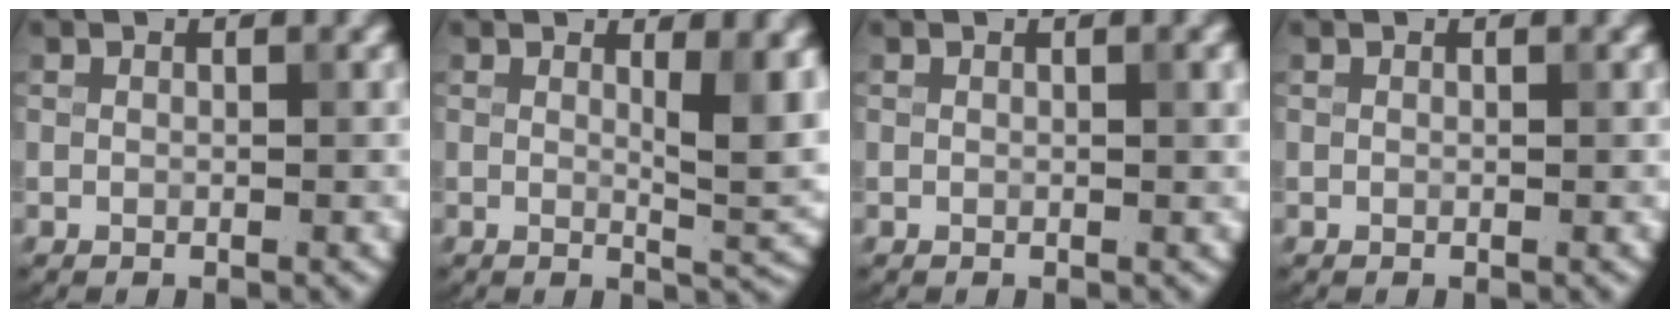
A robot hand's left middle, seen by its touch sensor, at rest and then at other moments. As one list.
[{"total": 5.0, "force": [1.3, 1.4, 4.6], "torque": [-0.060, -0.011, 0.025]}, {"total": 1.1, "force": [0.3, 0.3, 1.0], "torque": [-0.013, 0.002, 0.003]}, {"total": 0.0}]